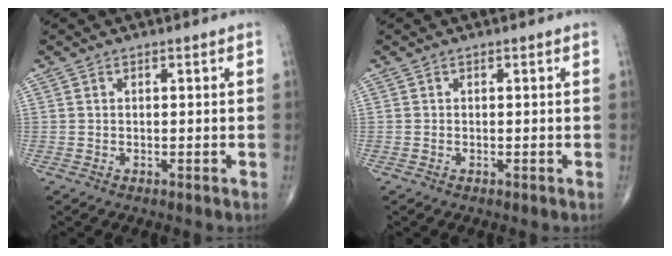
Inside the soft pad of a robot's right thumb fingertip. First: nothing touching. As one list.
[{"total": 0.0}]